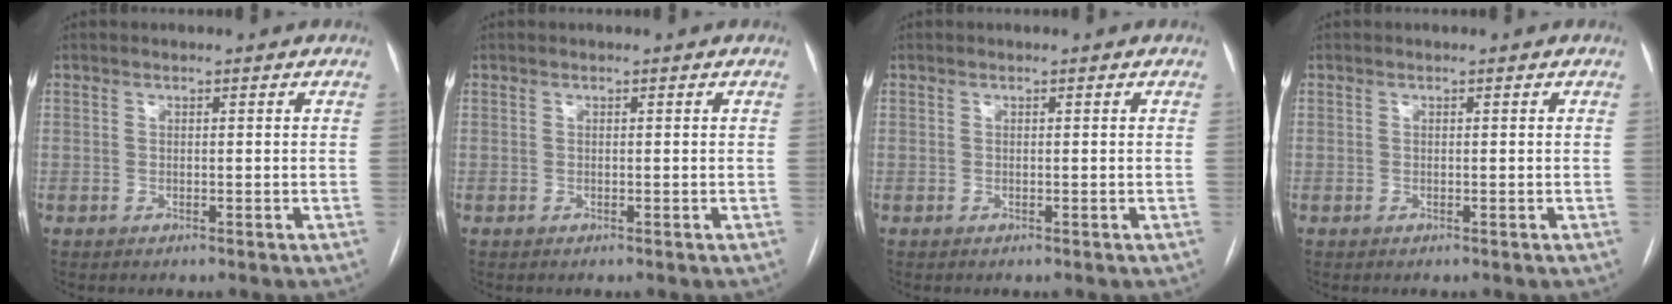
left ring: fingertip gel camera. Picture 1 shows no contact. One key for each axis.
{"total": 0.0}
{"total": 0.0}
{"total": 0.0}